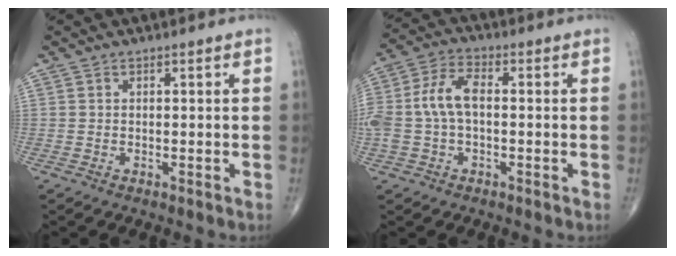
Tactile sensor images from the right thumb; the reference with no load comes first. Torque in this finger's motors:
{"motor_torque": [1.60, 1.09, 1.22, 0.09, 0.13]}